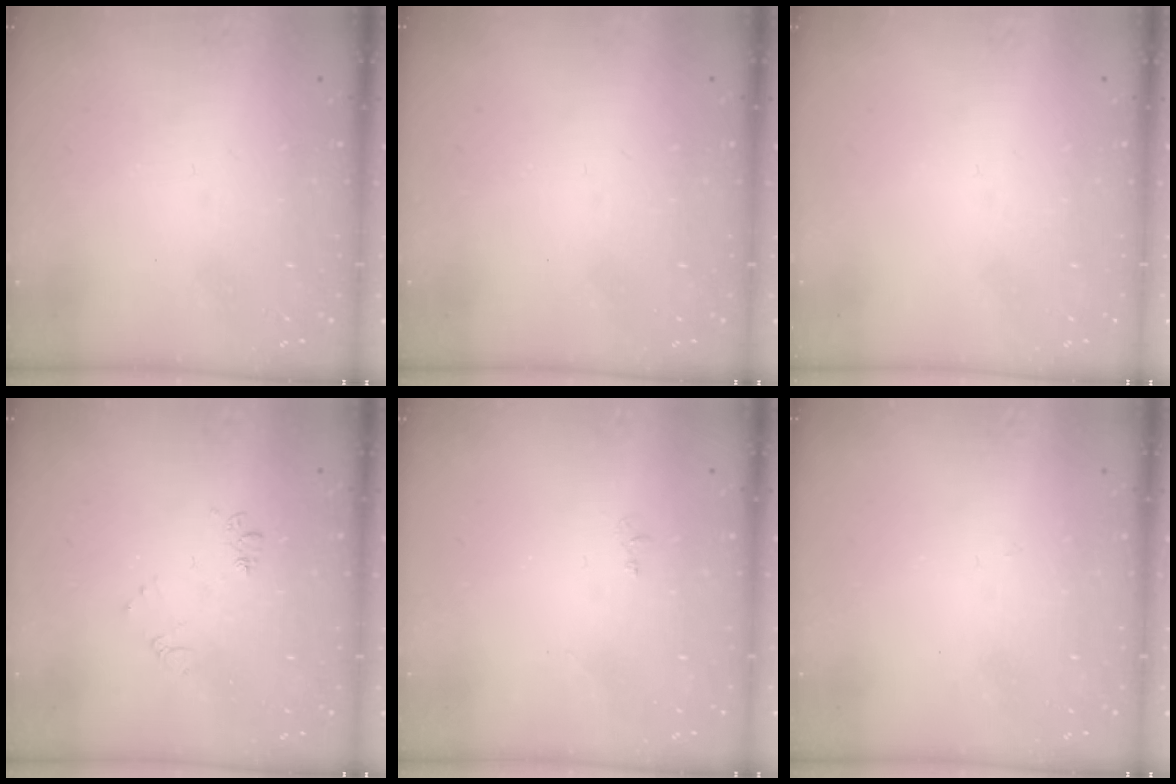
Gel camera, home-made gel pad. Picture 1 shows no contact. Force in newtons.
{"total": 2.1, "press": 2.0, "slide": 0.4}
{"total": 0.0}
{"total": 6.9, "press": 6.8, "slide": 0.8}
{"total": 6.1, "press": 6.1, "slide": 0.7}
{"total": 2.8, "press": 2.8, "slide": 0.4}